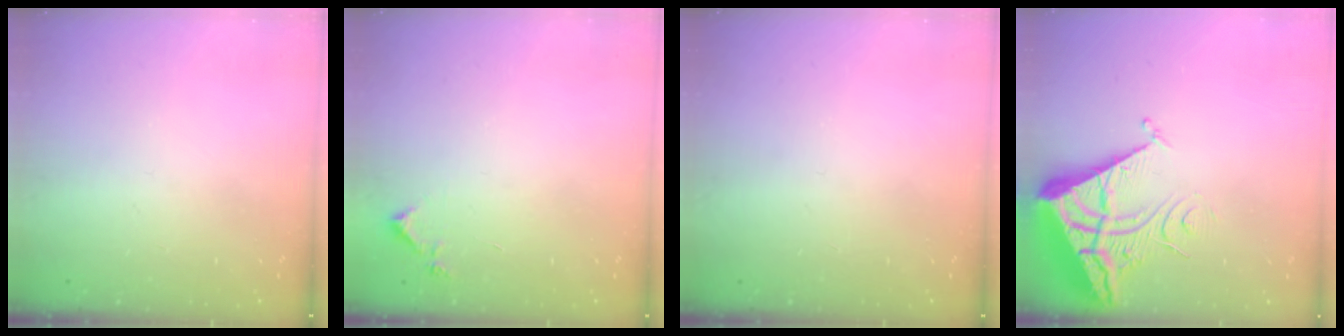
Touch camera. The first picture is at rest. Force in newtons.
{"total": 4.9, "press": 4.8, "slide": 0.5}
{"total": 0.0}
{"total": 9.6, "press": 9.5, "slide": 1.1}